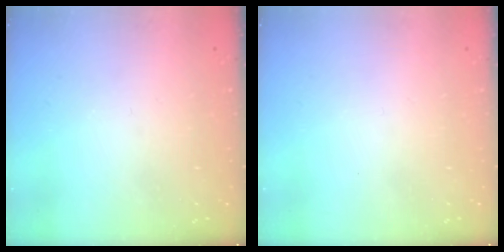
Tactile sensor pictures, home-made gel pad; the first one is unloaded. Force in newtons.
{"total": 1.5, "press": 1.5, "slide": 0.1}